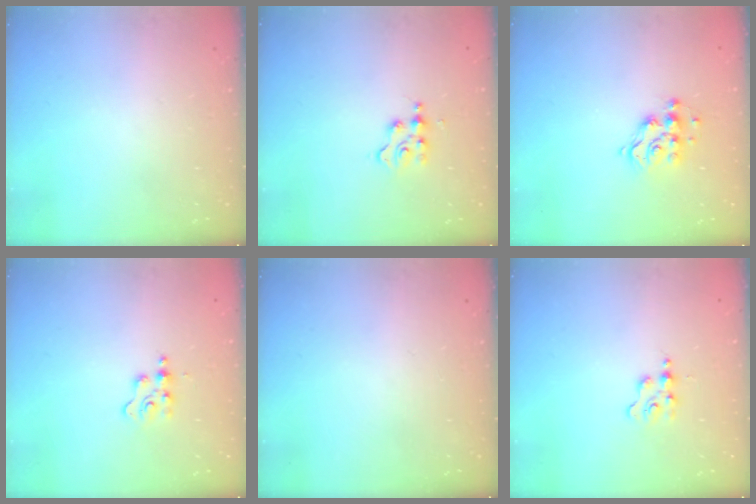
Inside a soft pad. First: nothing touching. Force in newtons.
{"total": 2.3, "press": 2.3, "slide": 0.3}
{"total": 10.3, "press": 10.3, "slide": 0.4}
{"total": 2.4, "press": 2.4, "slide": 0.3}
{"total": 0.0}
{"total": 1.4, "press": 1.3, "slide": 0.3}